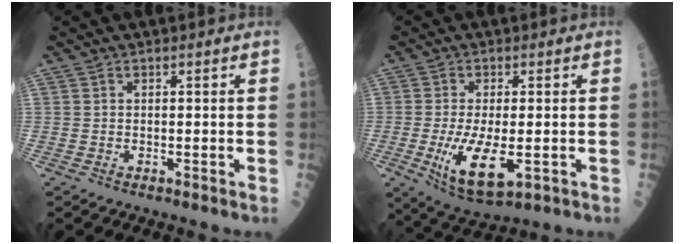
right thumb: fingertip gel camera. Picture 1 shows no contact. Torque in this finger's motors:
{"motor_torque": [-0.15, 0.47, 0.52, 0.30, 0.07]}